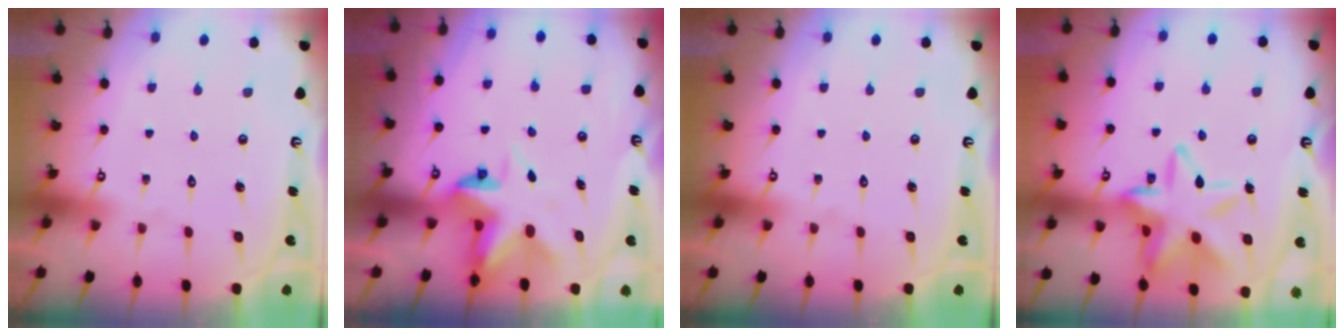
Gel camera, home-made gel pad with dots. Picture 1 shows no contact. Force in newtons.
{"total": 5.2, "press": 5.2, "slide": 0.5}
{"total": 0.0}
{"total": 18.6, "press": 18.6, "slide": 1.3}